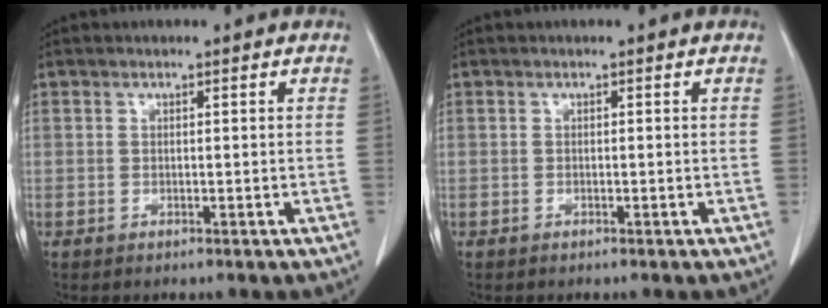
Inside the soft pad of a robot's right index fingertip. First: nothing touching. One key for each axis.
{"total": 0.0}